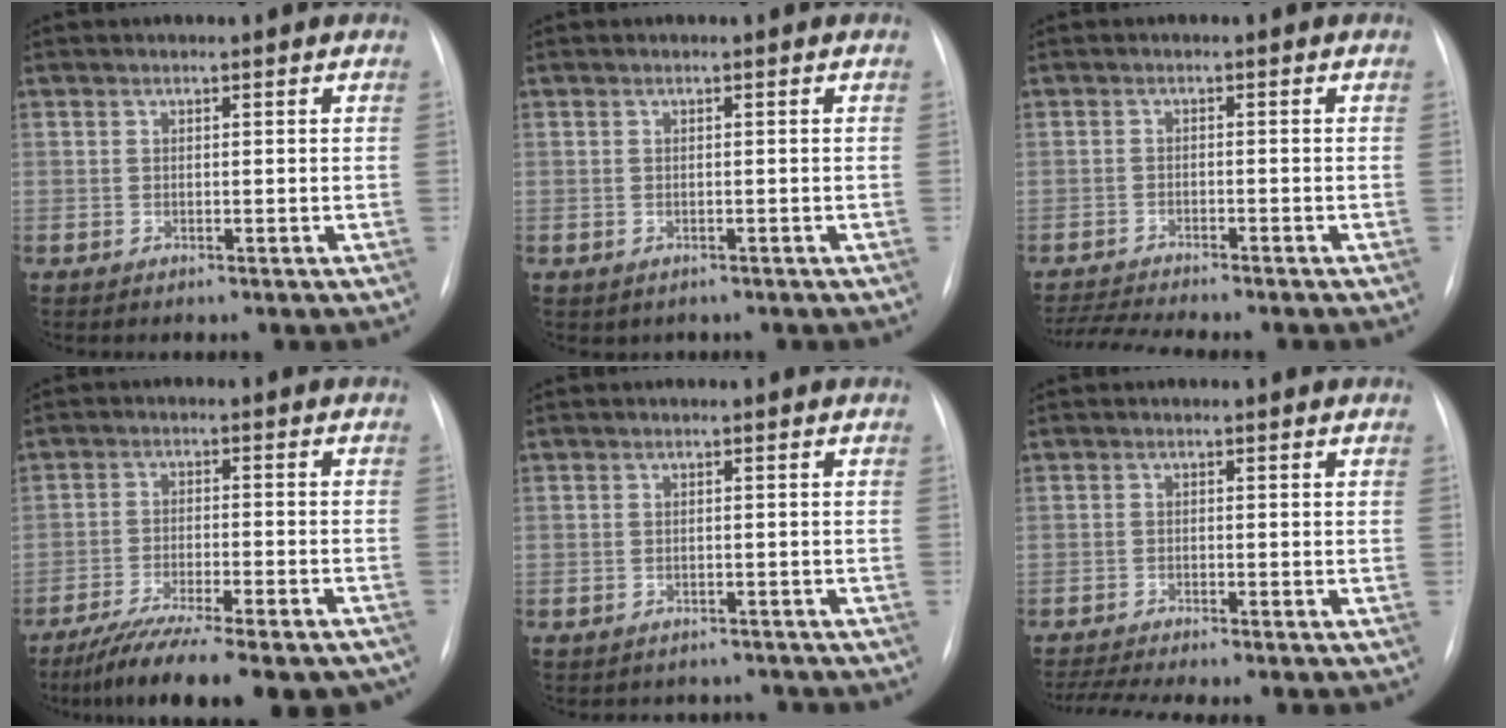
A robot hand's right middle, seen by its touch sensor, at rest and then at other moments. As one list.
[{"total": 1.0, "force": [-0.5, 0.9, 0.2], "torque": [-0.006, 0.003, -0.002]}, {"total": 7.5, "force": [-6.9, -0.4, 2.9], "torque": [-0.043, -0.012, -0.109]}, {"total": 17.2, "force": [-14.3, 2.6, 9.1], "torque": [-0.112, -0.014, -0.209]}, {"total": 4.1, "force": [-3.5, 2.0, -0.3], "torque": [0.003, 0.015, -0.044]}, {"total": 6.8, "force": [-6.0, -0.6, 3.2], "torque": [-0.048, -0.010, -0.096]}]